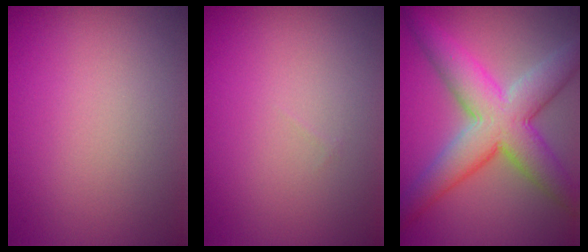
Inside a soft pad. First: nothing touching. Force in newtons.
{"total": 0.0}
{"total": 8.7, "press": 8.7, "slide": 0.2}